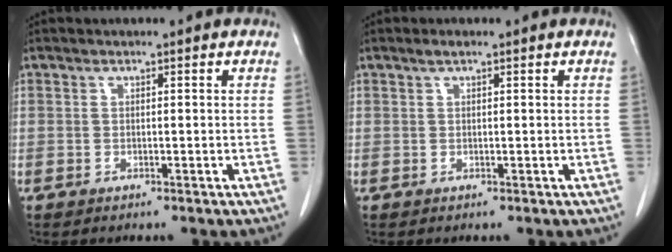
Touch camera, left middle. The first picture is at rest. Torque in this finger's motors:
{"motor_torque": [0.29, -0.27, -0.03, 0.00]}